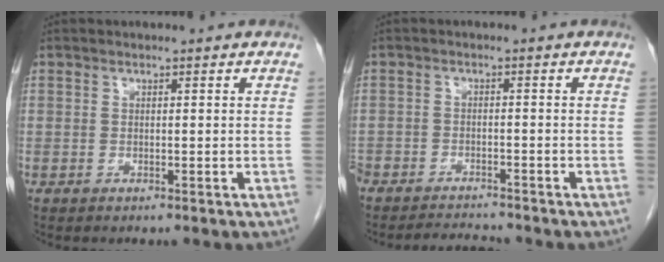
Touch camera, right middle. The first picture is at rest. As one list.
[{"total": 5.1, "force": [-5.0, 0.7, 0.6], "torque": [-0.010, -0.007, -0.084]}]